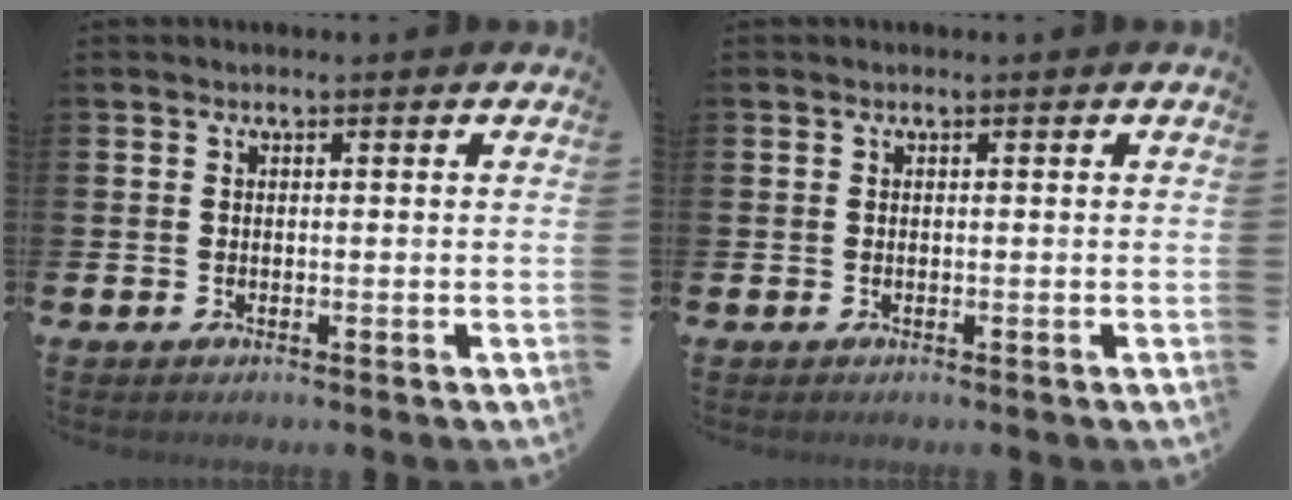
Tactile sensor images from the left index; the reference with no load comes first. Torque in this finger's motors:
{"motor_torque": [-0.22, 0.18, 0.00, 0.02]}